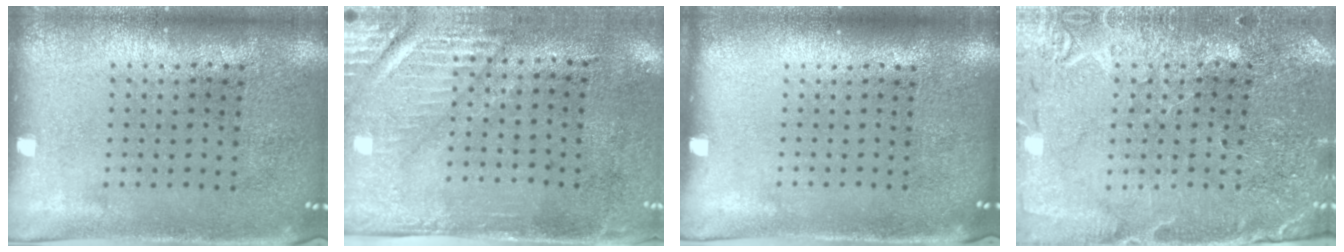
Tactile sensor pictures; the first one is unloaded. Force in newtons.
{"total": 2.8, "press": 2.4, "slide": 1.4}
{"total": 0.0}
{"total": 0.7, "press": 0.7, "slide": 0.3}